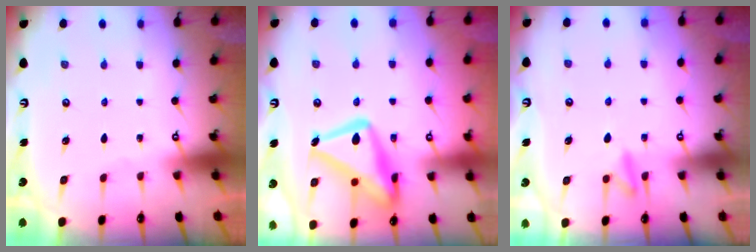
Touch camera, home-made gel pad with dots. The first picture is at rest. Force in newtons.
{"total": 20.9, "press": 20.8, "slide": 1.7}
{"total": 8.7, "press": 8.6, "slide": 1.2}